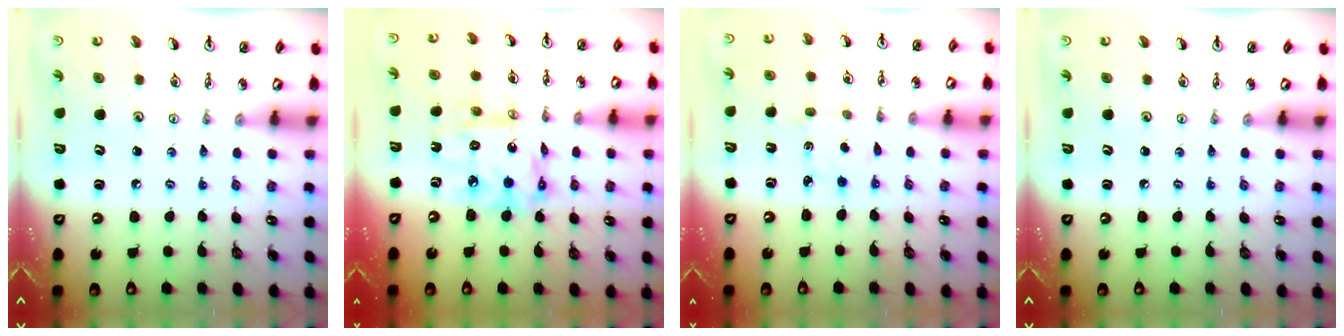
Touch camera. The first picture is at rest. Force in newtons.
{"total": 12.9, "press": 12.8, "slide": 1.7}
{"total": 1.8, "press": 1.7, "slide": 0.5}
{"total": 0.0}